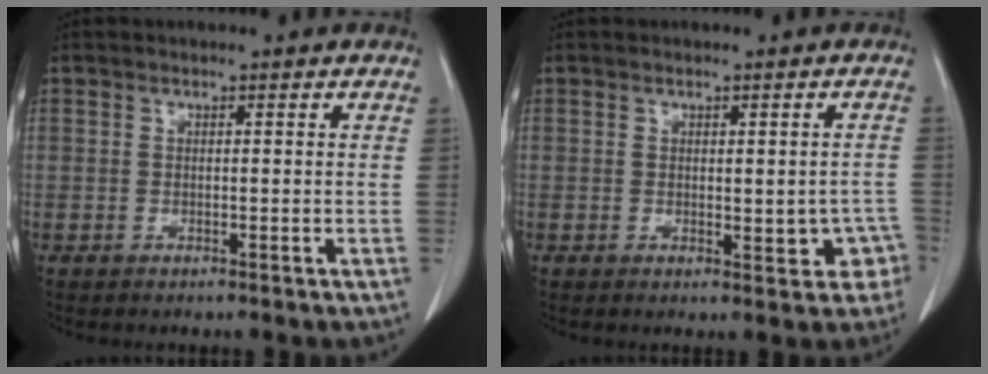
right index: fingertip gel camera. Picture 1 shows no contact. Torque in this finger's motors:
{"motor_torque": [0.11, 0.08, 0.05, 0.00]}